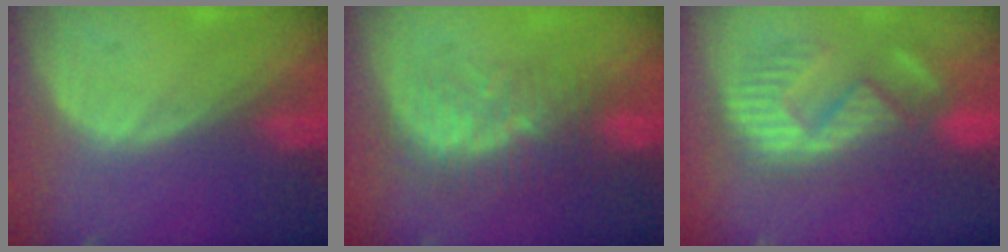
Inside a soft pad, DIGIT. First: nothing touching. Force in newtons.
{"total": 8.3, "press": 7.4, "slide": 3.7}
{"total": 9.9, "press": 9.8, "slide": 0.9}